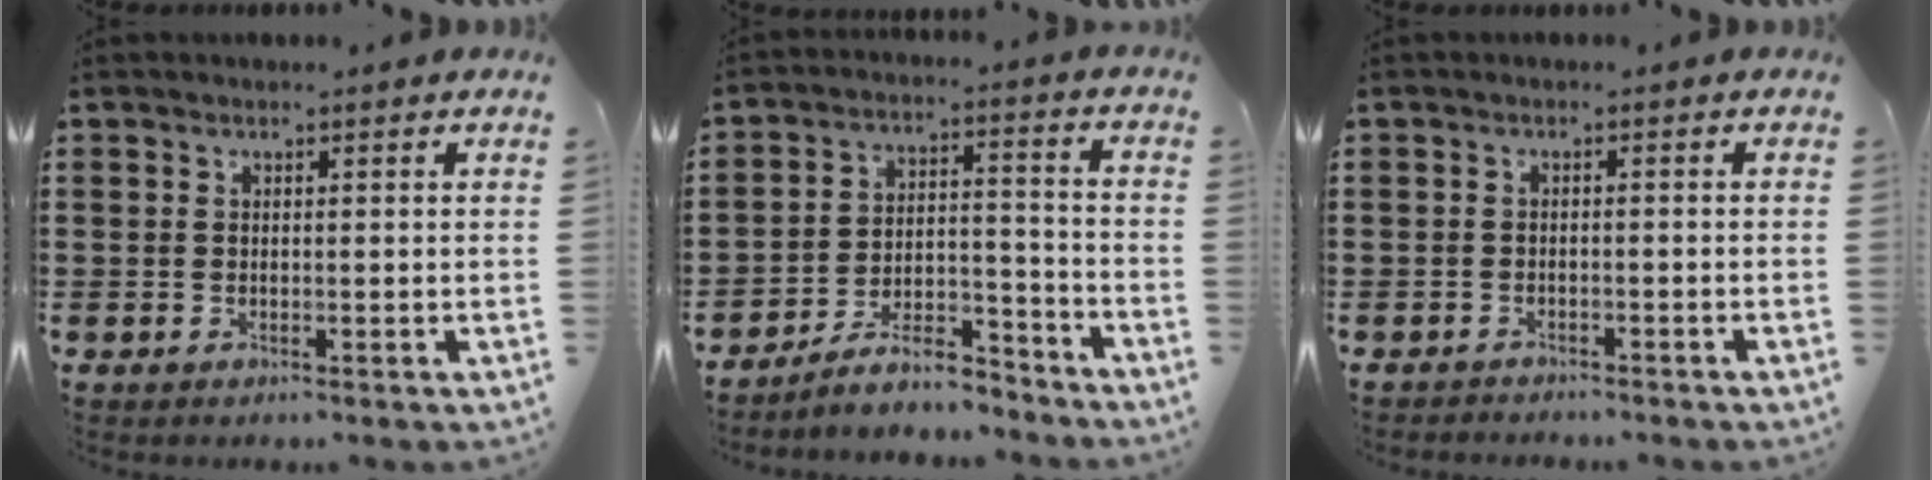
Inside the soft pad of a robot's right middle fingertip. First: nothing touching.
{"total": 8.0, "force": [-7.0, 1.6, 3.3], "torque": [-0.051, 0.017, -0.130]}
{"total": 1.4, "force": [-1.4, 0.1, -0.2], "torque": [-0.002, 0.000, -0.031]}